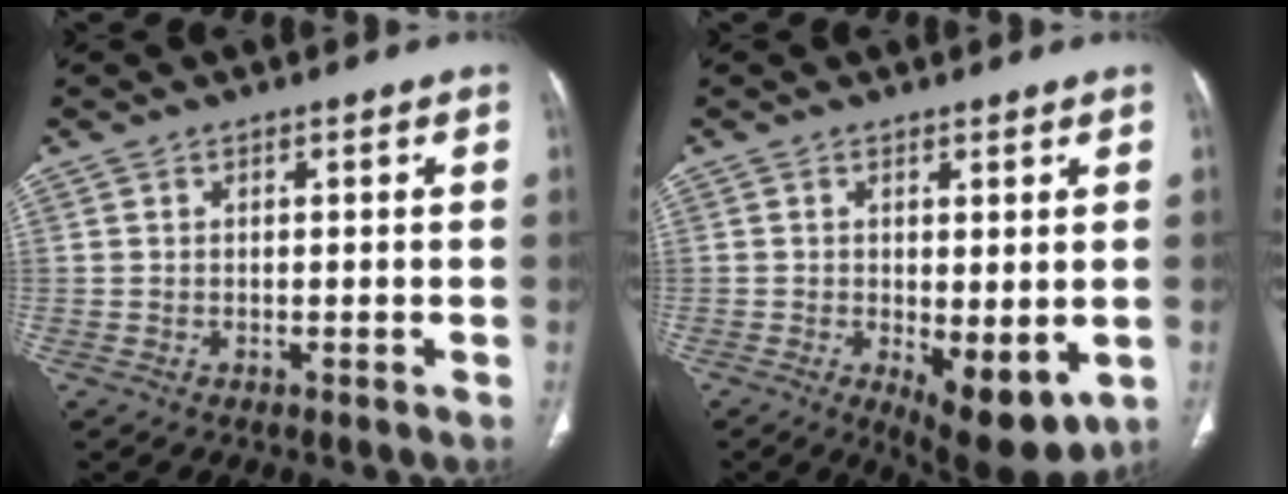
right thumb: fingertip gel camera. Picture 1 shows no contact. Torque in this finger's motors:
{"motor_torque": [-0.44, 0.39, 0.02, 0.00, 0.11]}